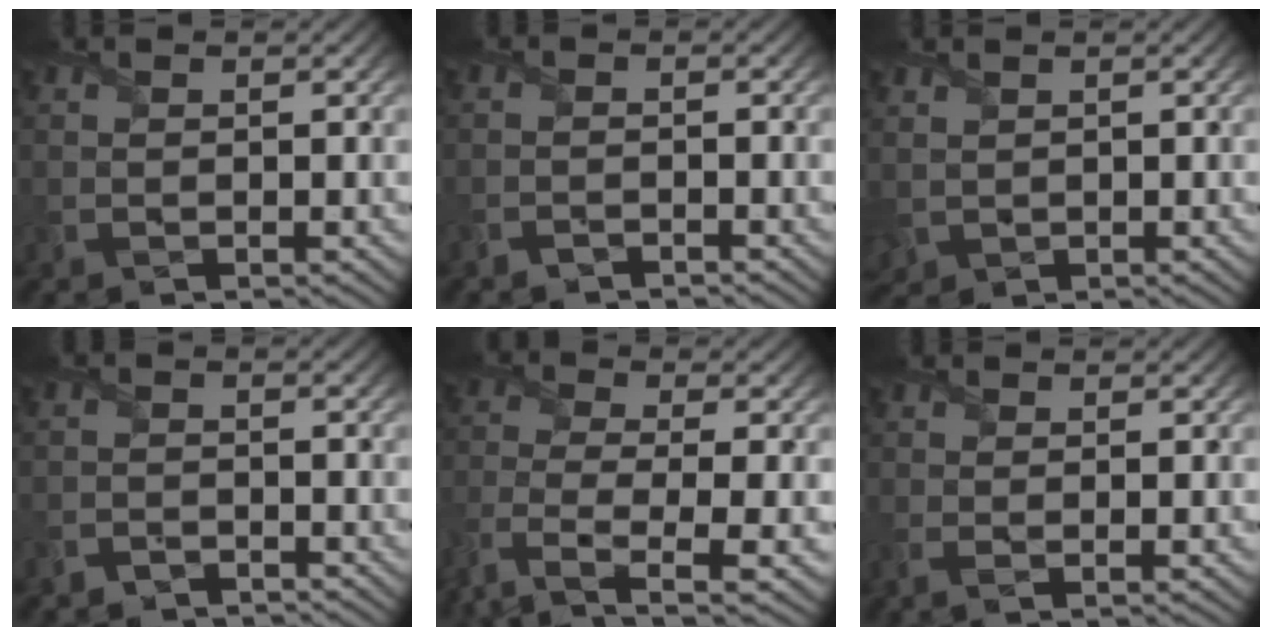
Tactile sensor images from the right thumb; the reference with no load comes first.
{"total": 1.4, "force": [-1.4, 0.0, -0.1], "torque": [0.002, 0.002, -0.032]}
{"total": 1.9, "force": [0.9, 1.6, 0.4], "torque": [-0.030, -0.002, 0.018]}
{"total": 2.2, "force": [-2.2, 0.3, 0.0], "torque": [0.001, 0.001, -0.052]}
{"total": 8.5, "force": [-5.2, 2.8, 6.1], "torque": [-0.143, -0.024, -0.108]}
{"total": 1.3, "force": [-0.2, 0.5, 1.2], "torque": [-0.031, -0.003, -0.004]}